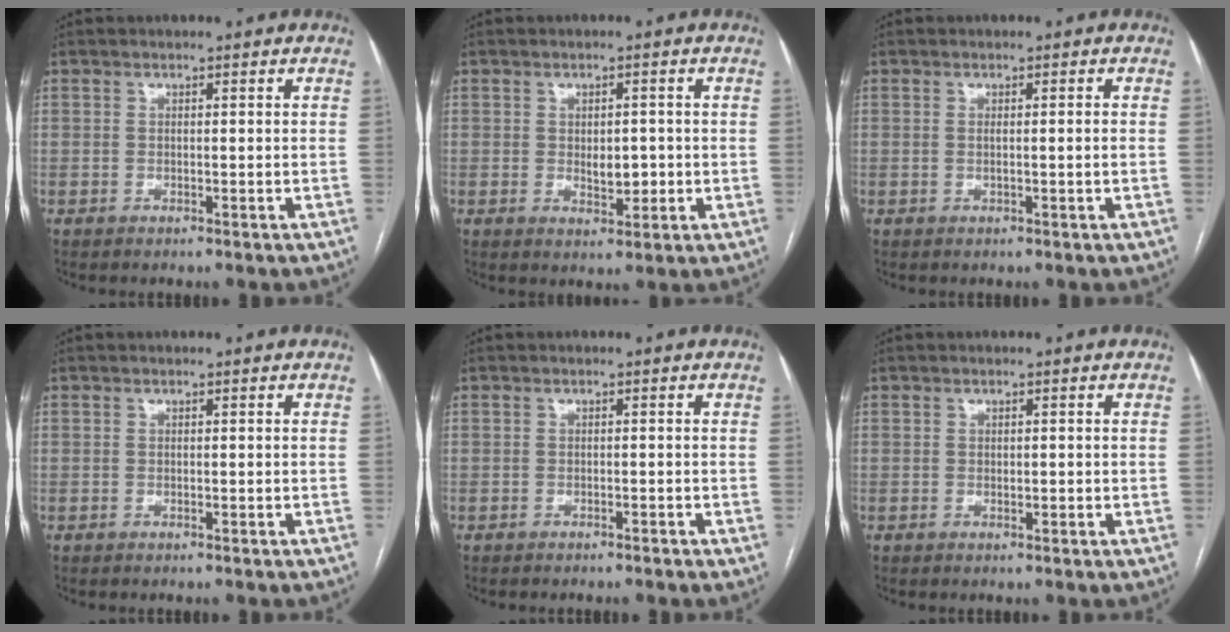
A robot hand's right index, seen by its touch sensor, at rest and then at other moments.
{"total": 3.5, "force": [-0.2, 1.9, 2.9], "torque": [-0.041, -0.002, 0.004]}
{"total": 1.3, "force": [-0.2, -0.2, 1.3], "torque": [-0.024, 0.002, 0.000]}
{"total": 0.0}
{"total": 0.7, "force": [-0.6, 0.2, 0.3], "torque": [-0.007, 0.000, -0.011]}
{"total": 0.7, "force": [0.0, 0.3, 0.6], "torque": [-0.009, -0.001, 0.002]}